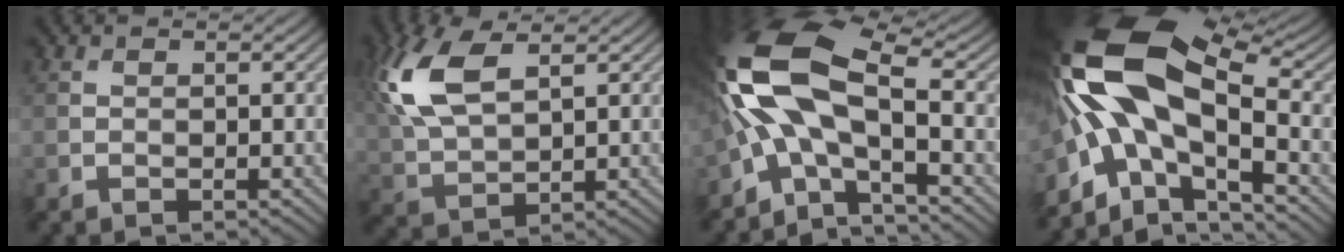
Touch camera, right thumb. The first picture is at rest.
{"total": 10.8, "force": [4.2, 5.2, 8.5], "torque": [-0.230, 0.015, 0.082]}
{"total": 14.0, "force": [-1.5, 6.1, 12.5], "torque": [-0.265, 0.017, -0.047]}
{"total": 18.6, "force": [-0.7, 9.1, 16.2], "torque": [-0.320, 0.000, -0.008]}